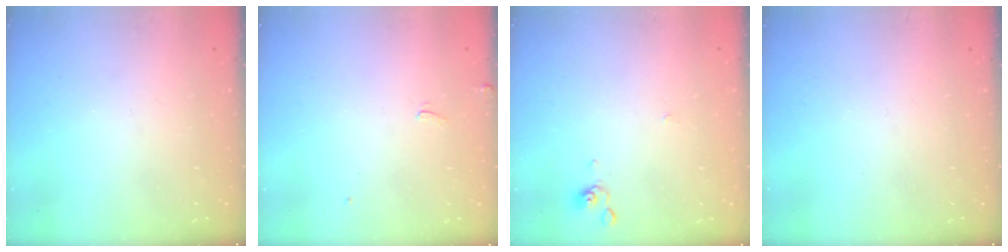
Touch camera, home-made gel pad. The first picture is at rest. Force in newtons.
{"total": 1.2, "press": 1.0, "slide": 0.6}
{"total": 1.0, "press": 1.0, "slide": 0.2}
{"total": 0.0}